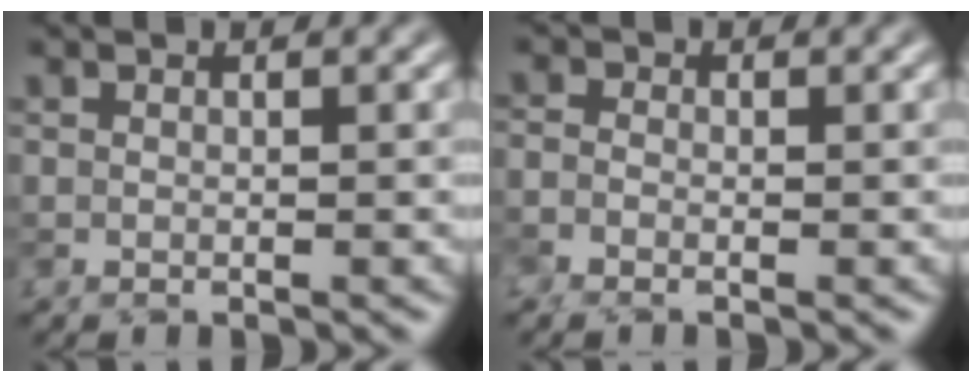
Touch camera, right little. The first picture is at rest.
{"total": 1.3, "force": [-0.9, 0.7, 0.6], "torque": [-0.020, 0.001, -0.031]}